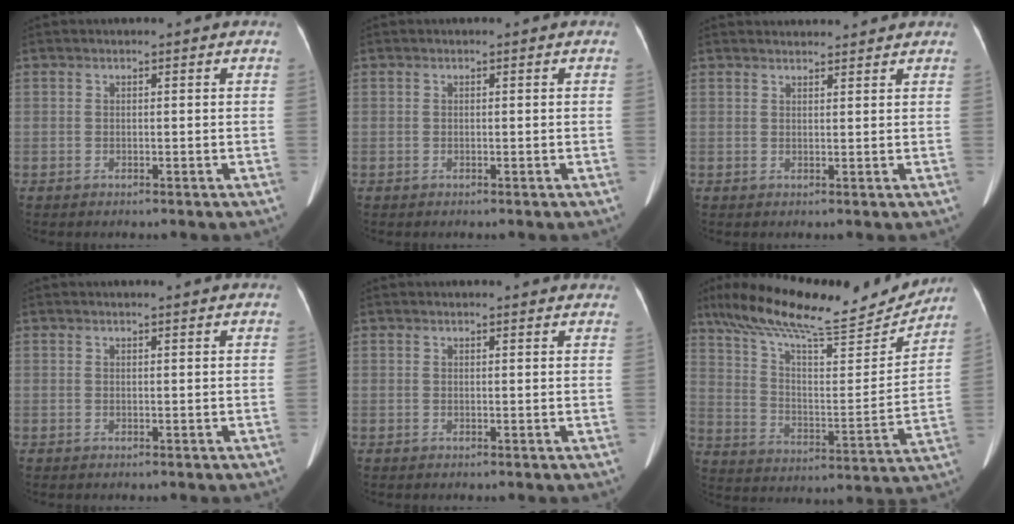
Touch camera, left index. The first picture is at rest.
{"total": 0.0}
{"total": 5.2, "force": [5.1, 0.9, 0.9], "torque": [-0.011, 0.027, 0.061]}
{"total": 3.3, "force": [3.1, 0.0, 1.1], "torque": [-0.016, 0.014, 0.034]}
{"total": 8.3, "force": [7.9, 1.3, 2.3], "torque": [-0.017, 0.016, 0.074]}
{"total": 22.9, "force": [19.6, 4.6, 10.8], "torque": [-0.187, 0.006, 0.296]}